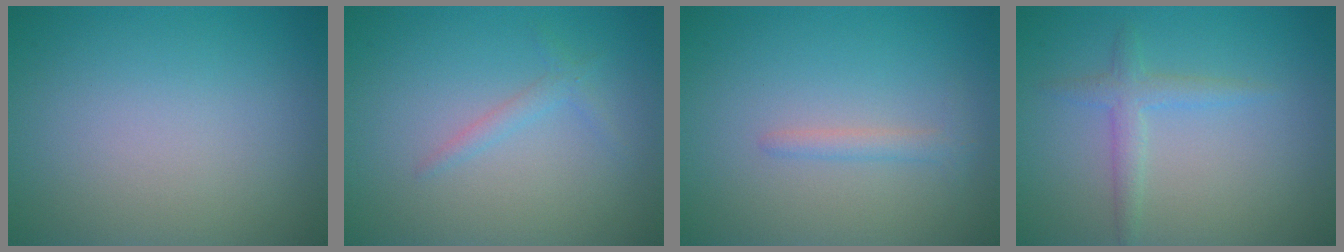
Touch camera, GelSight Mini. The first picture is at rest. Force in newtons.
{"total": 1.1, "press": 1.1, "slide": 0.1}
{"total": 1.3, "press": 1.3, "slide": 0.1}
{"total": 1.9, "press": 1.9, "slide": 0.1}